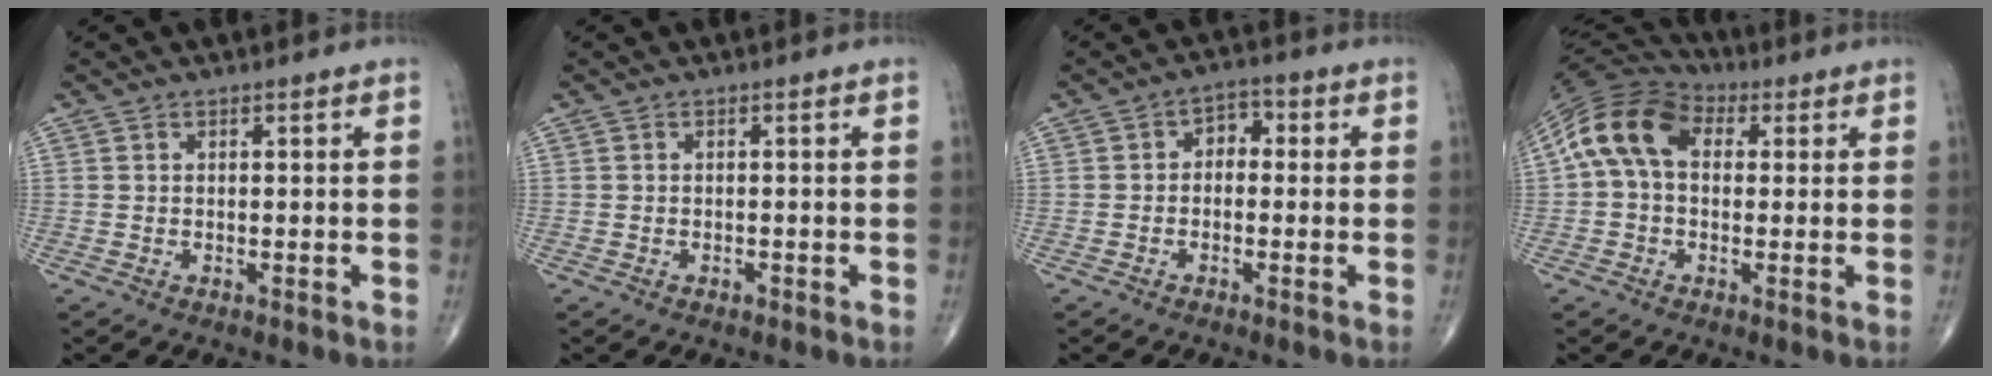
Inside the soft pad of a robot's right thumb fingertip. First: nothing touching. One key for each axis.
{"total": 0.7, "fx": -0.4, "fy": 0.4, "fz": 0.3, "tx": -0.004, "ty": 0.001, "tz": -0.008}
{"total": 3.7, "fx": -0.1, "fy": 2.7, "fz": 2.5, "tx": -0.013, "ty": 0.016, "tz": -0.016}
{"total": 12.8, "fx": 2.1, "fy": 8.7, "fz": 9.1, "tx": -0.170, "ty": 0.040, "tz": 0.027}